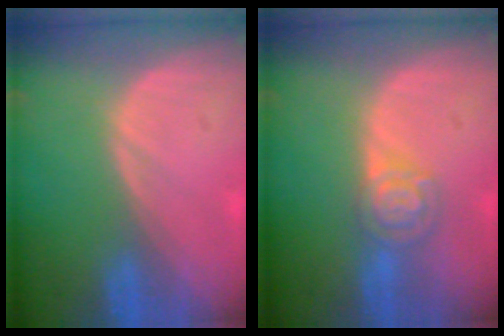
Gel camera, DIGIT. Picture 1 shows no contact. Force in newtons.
{"total": 5.1, "press": 4.4, "slide": 2.5}